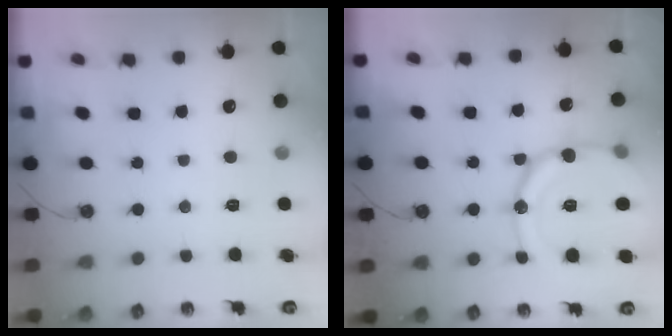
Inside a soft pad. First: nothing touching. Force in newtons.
{"total": 18.9, "press": 18.6, "slide": 3.7}